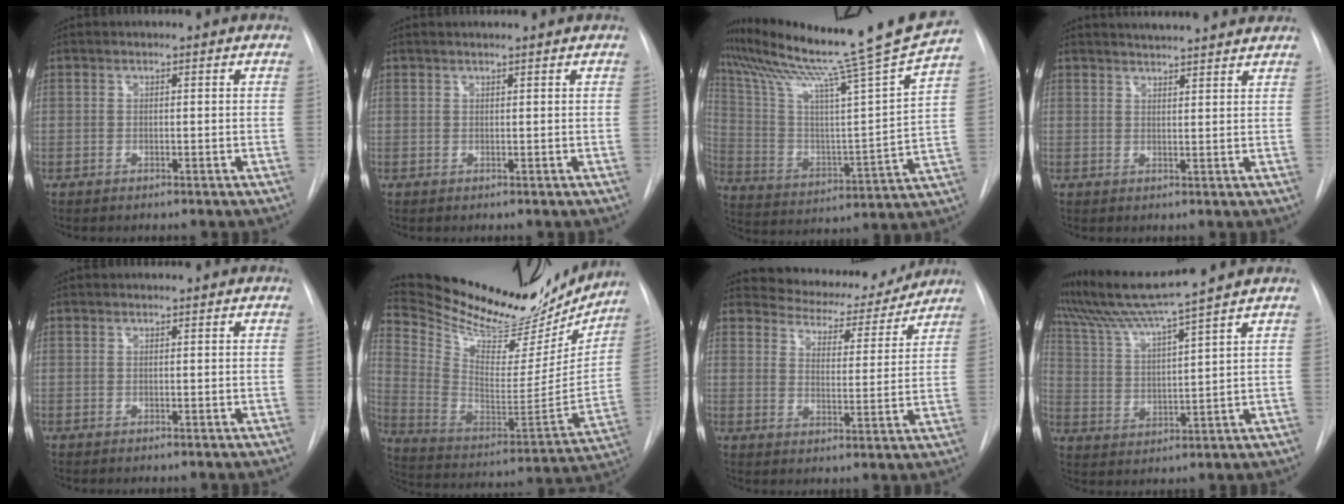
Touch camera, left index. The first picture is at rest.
{"total": 2.0, "force": [1.8, -0.4, 0.8], "torque": [-0.010, 0.011, 0.027]}
{"total": 22.0, "force": [19.6, -3.5, 9.3], "torque": [-0.175, -0.078, 0.297]}
{"total": 9.2, "force": [8.7, 0.4, 3.0], "torque": [-0.046, 0.012, 0.103]}
{"total": 0.0}
{"total": 29.4, "force": [25.7, 8.2, 11.8], "torque": [-0.202, -0.049, 0.368]}
{"total": 11.8, "force": [11.3, 3.1, 1.5], "torque": [-0.012, -0.016, 0.146]}
{"total": 9.9, "force": [8.6, -2.8, 4.0], "torque": [-0.079, -0.005, 0.163]}